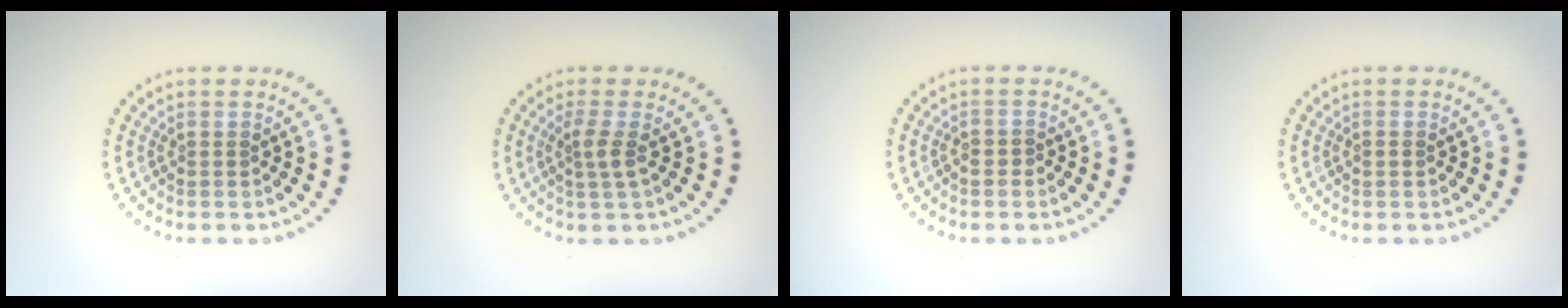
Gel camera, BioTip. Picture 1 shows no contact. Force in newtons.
{"total": 1.7, "press": 1.3, "slide": 1.1}
{"total": 0.5, "press": 0.4, "slide": 0.4}
{"total": 0.7, "press": 0.7, "slide": 0.1}